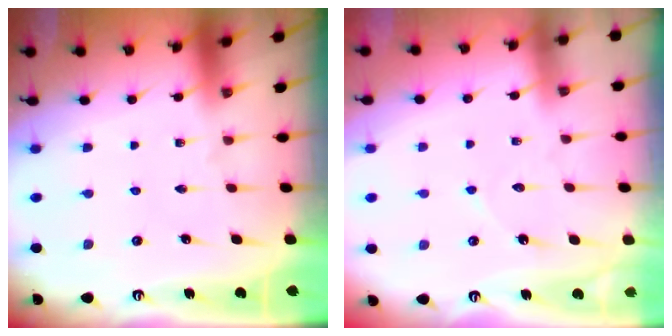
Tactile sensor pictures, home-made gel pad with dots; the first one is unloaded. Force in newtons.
{"total": 3.2, "press": 3.2, "slide": 0.2}